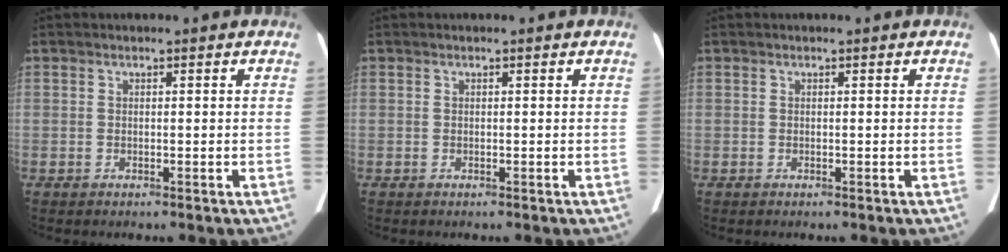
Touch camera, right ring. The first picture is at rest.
{"total": 0.0}
{"total": 0.0}